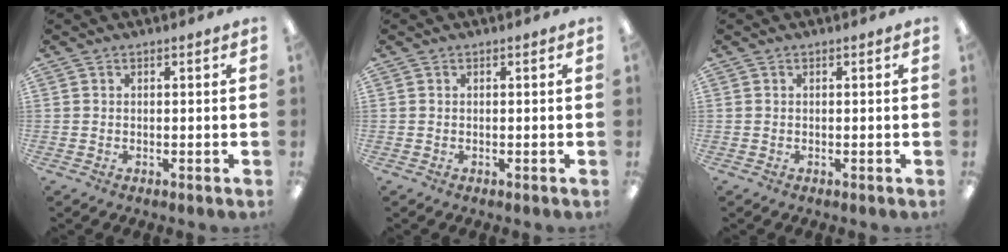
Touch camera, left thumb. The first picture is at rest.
{"total": 0.0}
{"total": 0.0}